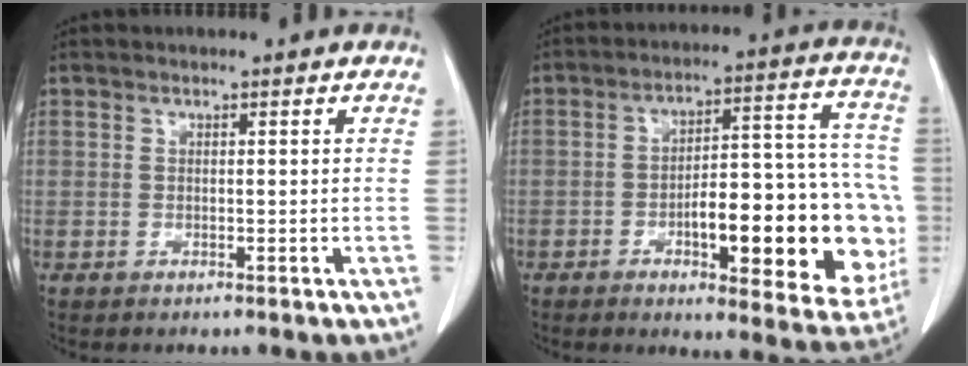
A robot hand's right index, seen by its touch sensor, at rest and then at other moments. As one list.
[{"total": 21.8, "force": [-5.3, 6.5, 20.1], "torque": [-0.193, 0.035, -0.055]}]